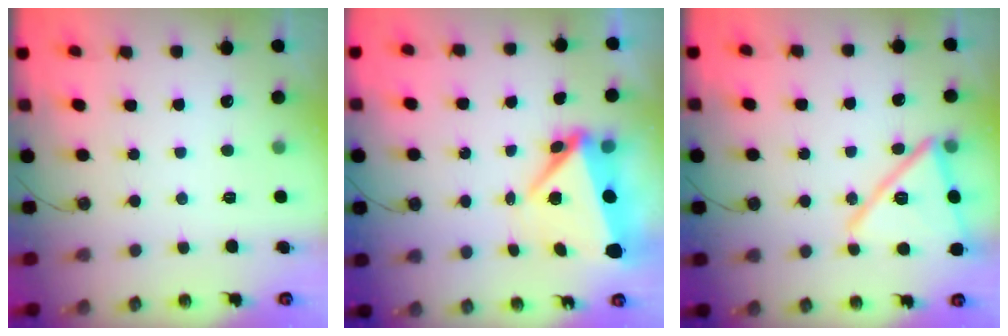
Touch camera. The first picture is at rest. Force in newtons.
{"total": 7.1, "press": 6.8, "slide": 2.0}
{"total": 17.8, "press": 17.7, "slide": 1.2}